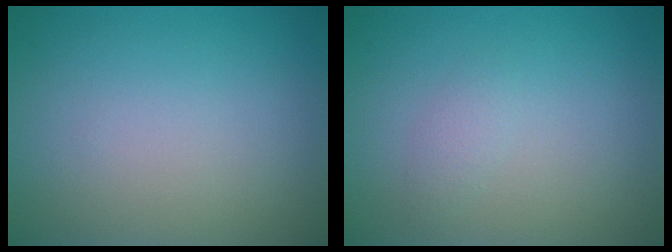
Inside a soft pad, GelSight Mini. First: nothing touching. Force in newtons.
{"total": 1.1, "press": 1.1, "slide": 0.0}